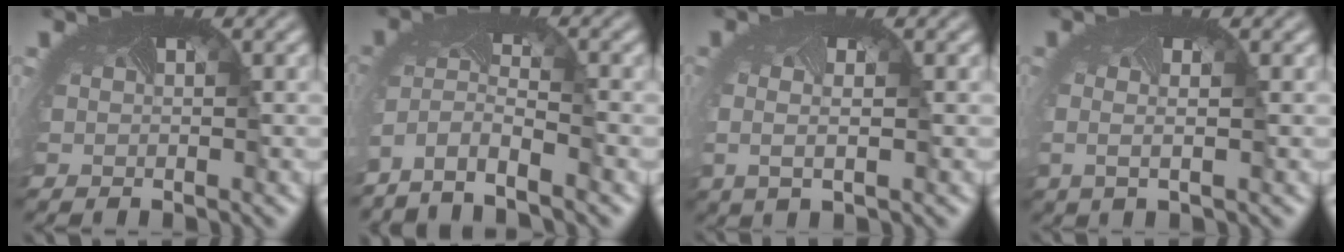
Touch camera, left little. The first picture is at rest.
{"total": 4.2, "force": [-3.7, 0.7, 2.0], "torque": [-0.066, -0.020, -0.068]}
{"total": 1.4, "force": [-0.1, 0.4, 1.3], "torque": [-0.045, -0.009, -0.002]}
{"total": 1.1, "force": [-0.3, 0.1, 1.1], "torque": [-0.036, -0.010, -0.003]}